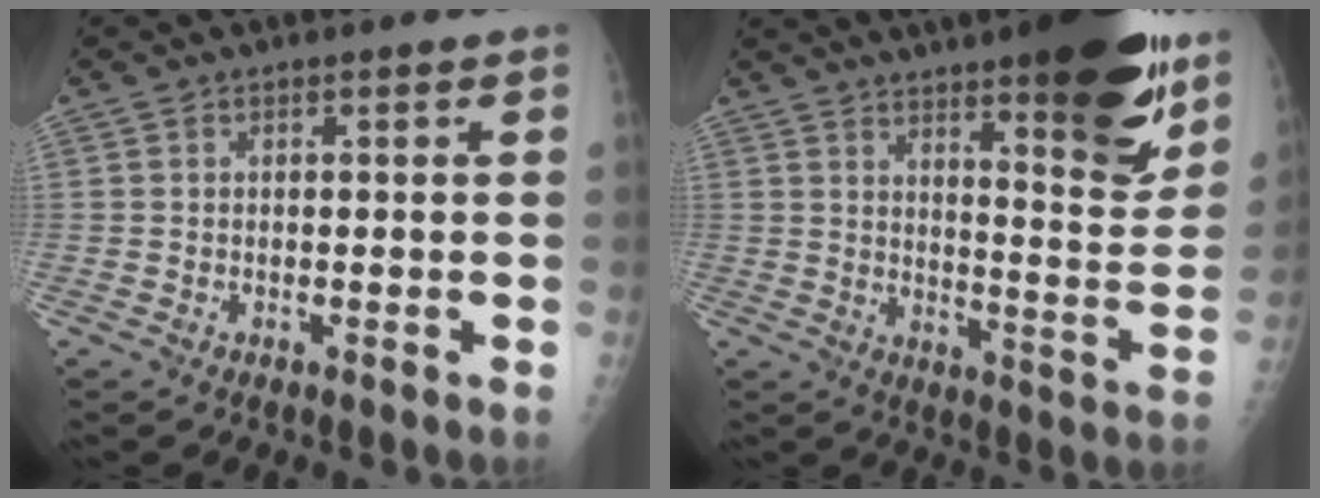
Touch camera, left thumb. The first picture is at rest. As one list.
[{"total": 20.1, "force": [12.8, 4.6, 14.8], "torque": [-0.172, -0.071, 0.184]}]